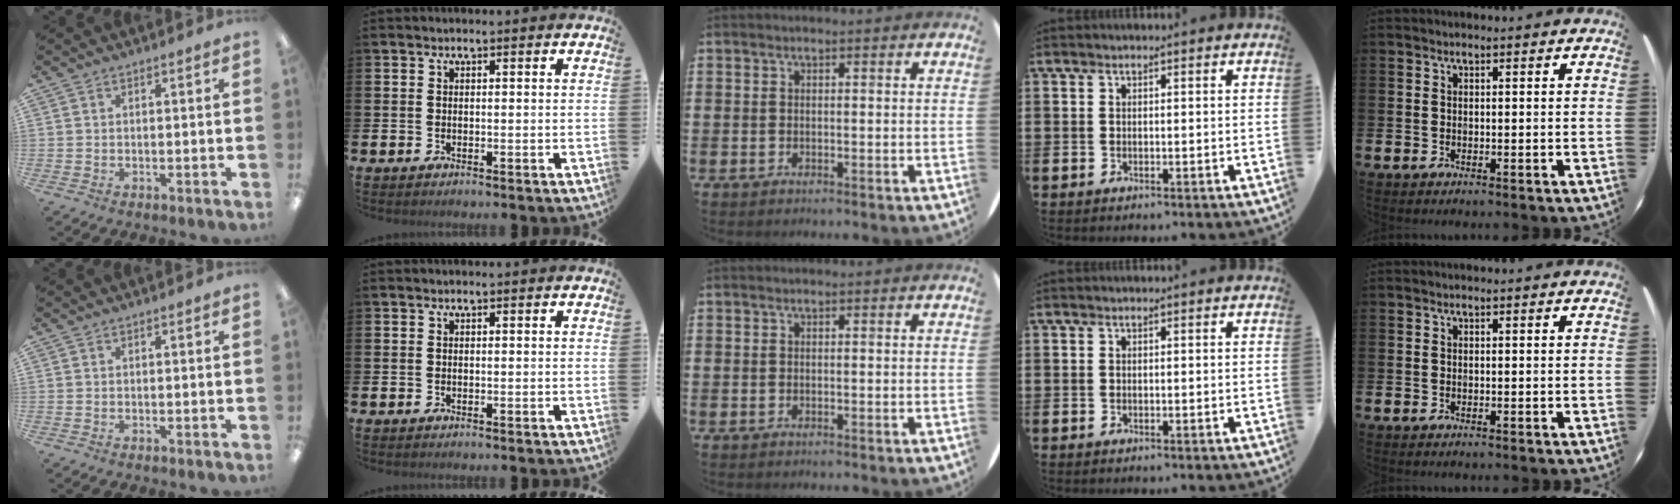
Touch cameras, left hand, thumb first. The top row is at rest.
{}